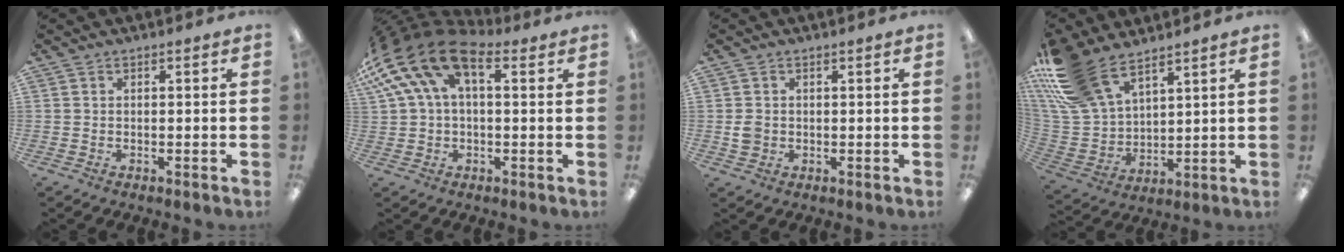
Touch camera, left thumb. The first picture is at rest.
{"total": 17.1, "force": [6.8, 9.2, 12.7], "torque": [-0.273, -0.021, 0.122]}
{"total": 2.5, "force": [0.2, 2.2, 1.1], "torque": [-0.013, 0.001, 0.001]}
{"total": 17.7, "force": [12.7, 8.3, 9.2], "torque": [-0.232, -0.054, 0.238]}